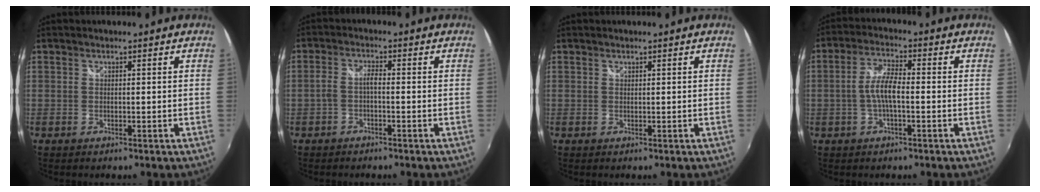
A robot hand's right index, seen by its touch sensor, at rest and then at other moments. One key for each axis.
{"total": 2.4, "fx": -1.1, "fy": 0.6, "fz": 2.1, "tx": -0.049, "ty": 0.007, "tz": -0.022}
{"total": 0.0}
{"total": 5.5, "fx": -1.1, "fy": 1.4, "fz": 5.2, "tx": -0.108, "ty": 0.010, "tz": -0.021}